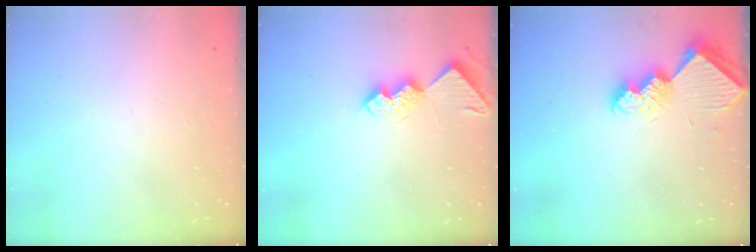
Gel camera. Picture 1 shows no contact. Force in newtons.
{"total": 9.2, "press": 9.2, "slide": 0.6}
{"total": 10.8, "press": 10.7, "slide": 1.2}